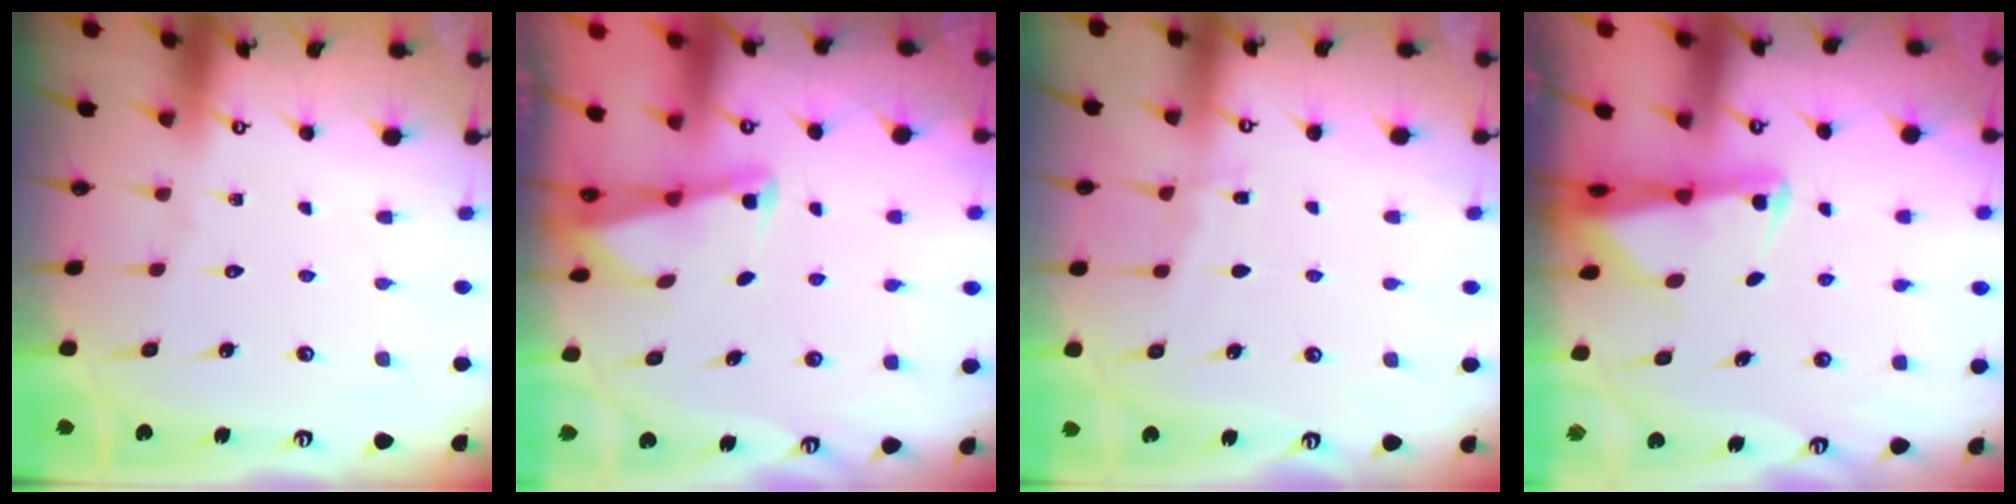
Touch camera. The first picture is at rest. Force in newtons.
{"total": 1.4, "press": 1.4, "slide": 0.2}
{"total": 5.7, "press": 5.7, "slide": 0.5}
{"total": 2.5, "press": 2.4, "slide": 0.5}